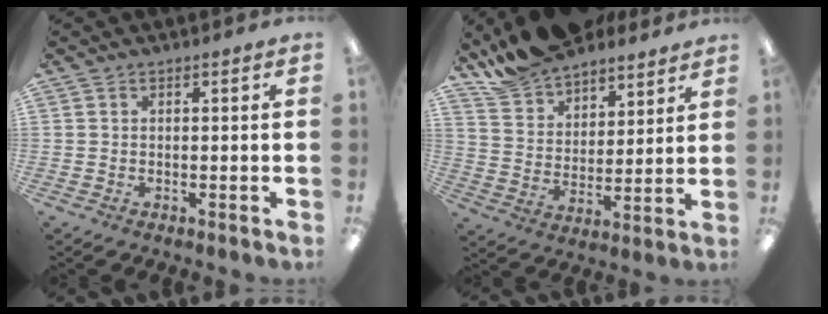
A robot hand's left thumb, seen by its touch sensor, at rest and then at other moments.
{"total": 13.3, "force": [12.1, 5.1, 2.5], "torque": [-0.070, -0.089, 0.228]}